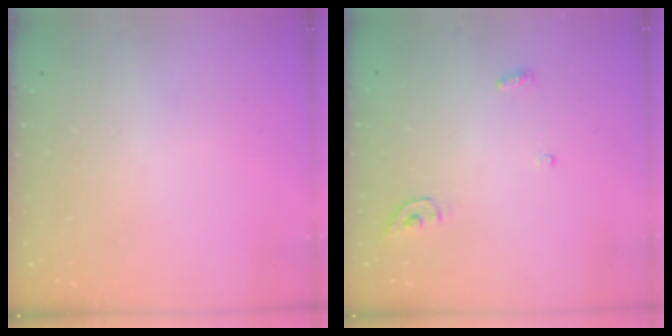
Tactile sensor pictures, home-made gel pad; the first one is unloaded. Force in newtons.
{"total": 3.9, "press": 3.8, "slide": 0.3}